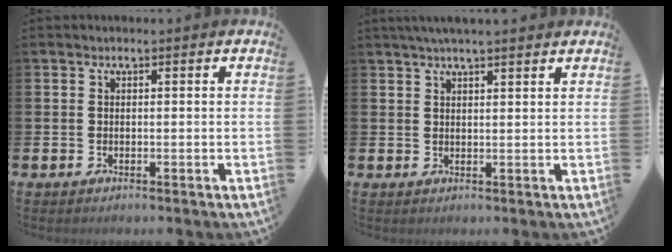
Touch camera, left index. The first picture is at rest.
{"total": 3.1, "force": [2.9, 0.0, 1.2], "torque": [-0.029, -0.003, 0.052]}